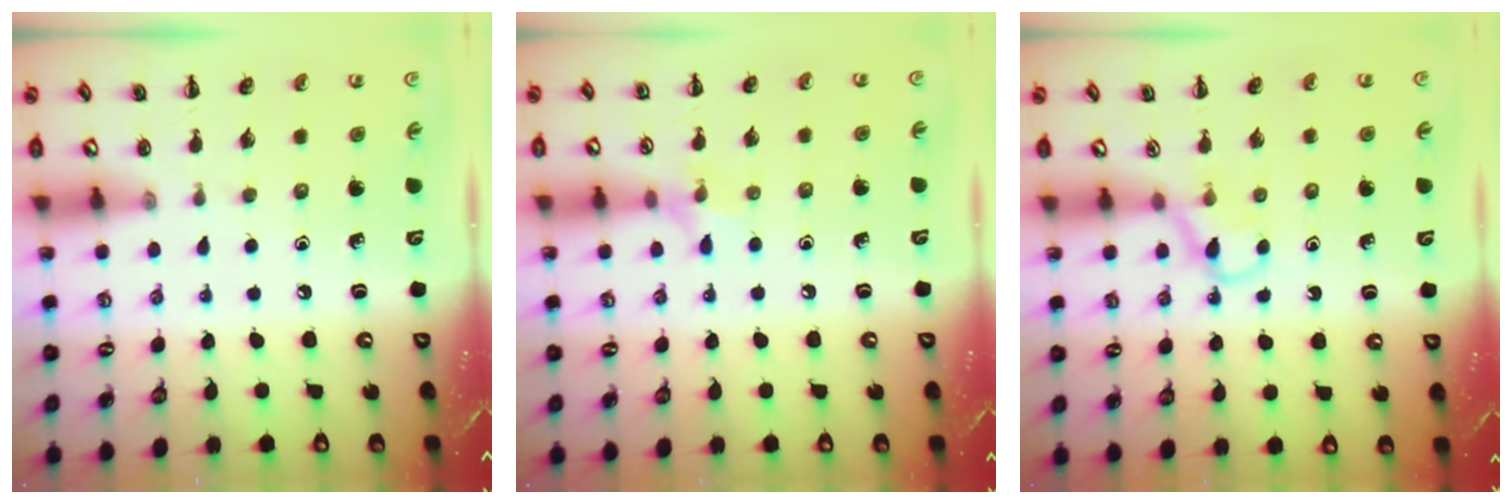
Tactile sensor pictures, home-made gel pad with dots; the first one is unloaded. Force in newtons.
{"total": 6.3, "press": 6.1, "slide": 1.5}
{"total": 3.5, "press": 3.3, "slide": 1.2}